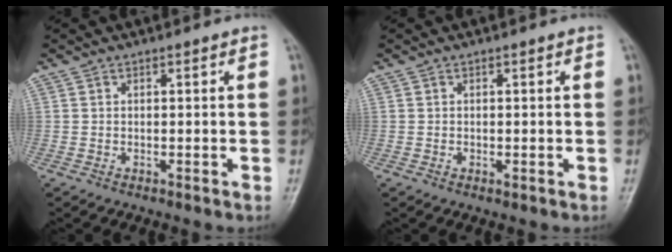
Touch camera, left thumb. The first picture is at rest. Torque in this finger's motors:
{"motor_torque": [-0.06, 0.03, 0.09, 0.07, 0.00]}